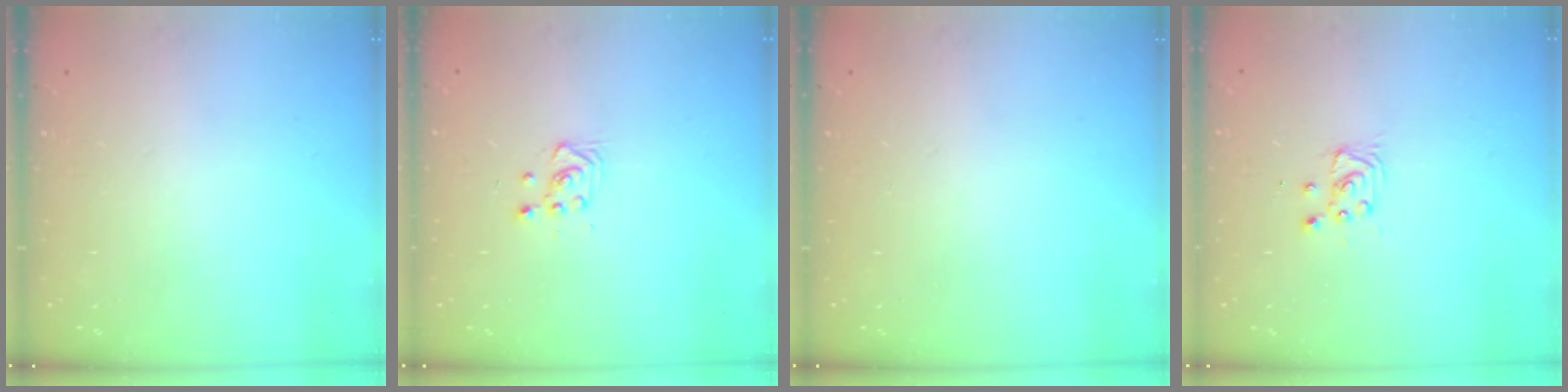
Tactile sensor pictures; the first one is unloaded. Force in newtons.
{"total": 3.6, "press": 3.5, "slide": 0.8}
{"total": 0.0}
{"total": 2.9, "press": 2.9, "slide": 0.4}